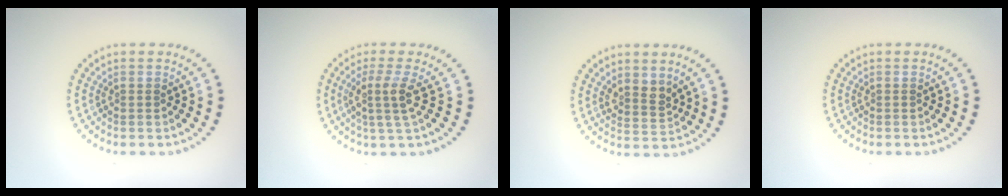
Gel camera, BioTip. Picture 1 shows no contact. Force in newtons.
{"total": 2.8, "press": 2.1, "slide": 1.8}
{"total": 2.2, "press": 1.8, "slide": 1.3}
{"total": 0.0}